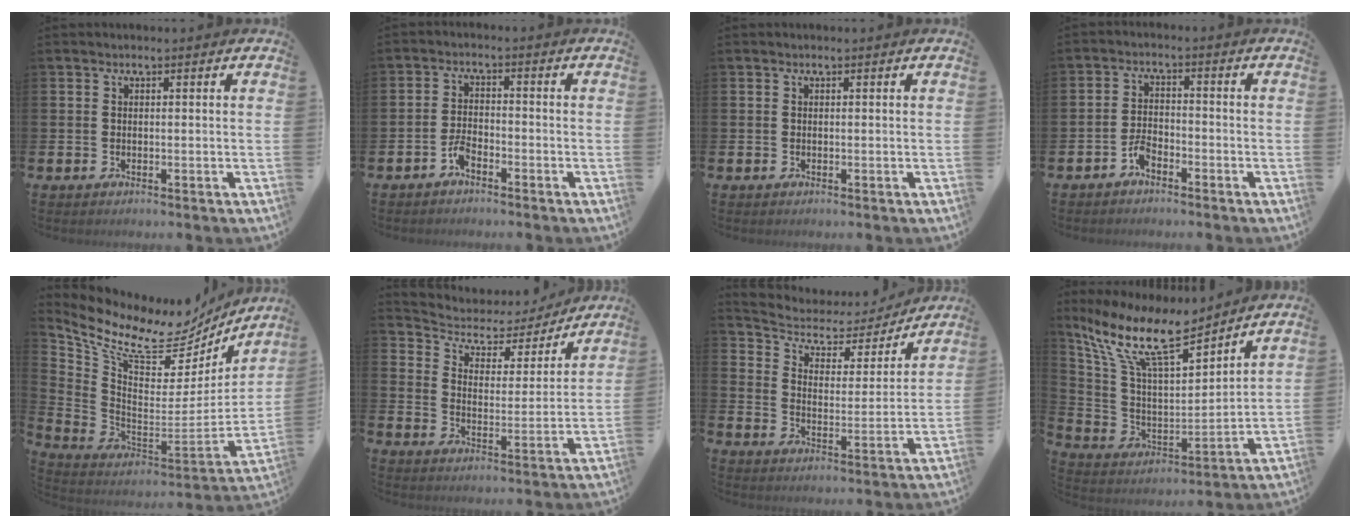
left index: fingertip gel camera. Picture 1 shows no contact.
{"total": 2.6, "force": [-2.1, 0.9, 1.3], "torque": [-0.029, 0.008, -0.040]}
{"total": 0.0}
{"total": 2.7, "force": [-2.2, 1.1, 1.1], "torque": [-0.027, 0.009, -0.044]}
{"total": 10.1, "force": [7.3, 5.1, 4.7], "torque": [-0.119, -0.063, 0.120]}
{"total": 5.0, "force": [4.1, 2.6, 1.1], "torque": [-0.048, -0.032, 0.063]}
{"total": 5.2, "force": [4.2, 2.6, 1.5], "torque": [-0.058, -0.034, 0.063]}
{"total": 12.8, "force": [10.5, 3.2, 6.6], "torque": [-0.169, -0.057, 0.184]}